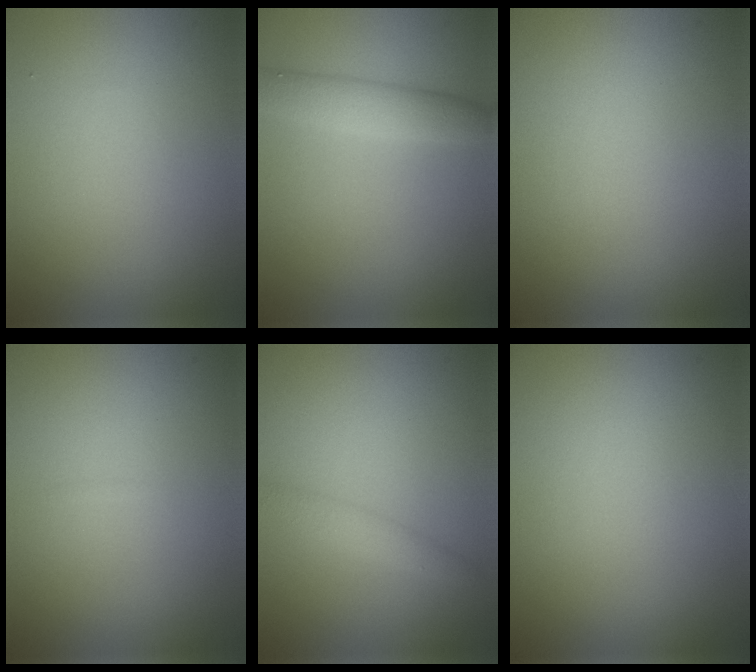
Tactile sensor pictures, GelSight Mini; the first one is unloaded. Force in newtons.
{"total": 2.9, "press": 2.9, "slide": 0.1}
{"total": 0.0}
{"total": 0.0}
{"total": 1.8, "press": 1.8, "slide": 0.1}
{"total": 0.0}